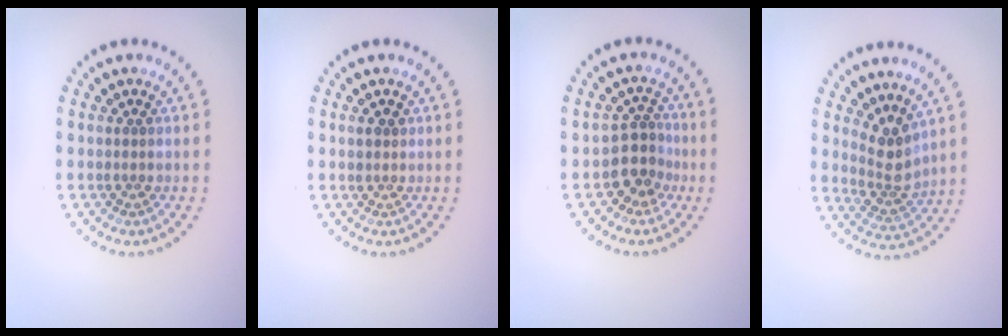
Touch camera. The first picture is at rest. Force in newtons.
{"total": 1.0, "press": 1.0, "slide": 0.3}
{"total": 2.8, "press": 2.3, "slide": 1.6}
{"total": 2.8, "press": 2.1, "slide": 1.9}